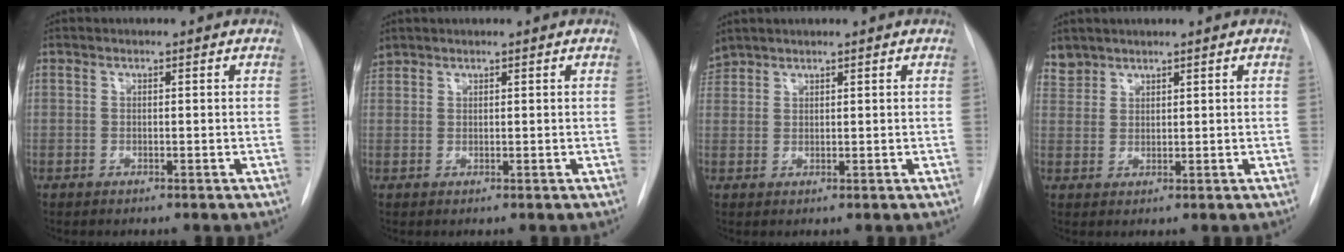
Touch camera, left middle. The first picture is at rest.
{"total": 1.6, "force": [1.5, 0.6, -0.1], "torque": [-0.005, 0.015, 0.031]}
{"total": 2.5, "force": [2.4, 0.5, 0.0], "torque": [-0.005, 0.017, 0.051]}
{"total": 2.9, "force": [2.6, 1.2, -0.3], "torque": [0.009, 0.009, 0.053]}